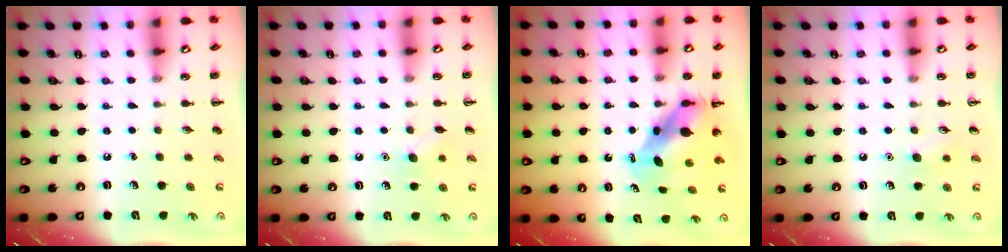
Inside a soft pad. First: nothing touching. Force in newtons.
{"total": 6.1, "press": 5.9, "slide": 1.6}
{"total": 6.4, "press": 6.2, "slide": 1.6}
{"total": 6.5, "press": 6.2, "slide": 1.8}